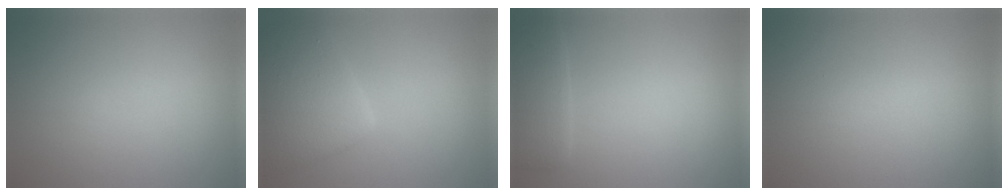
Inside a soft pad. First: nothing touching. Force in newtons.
{"total": 5.1, "press": 5.1, "slide": 0.3}
{"total": 2.4, "press": 1.7, "slide": 1.7}
{"total": 0.7, "press": 0.7, "slide": 0.1}